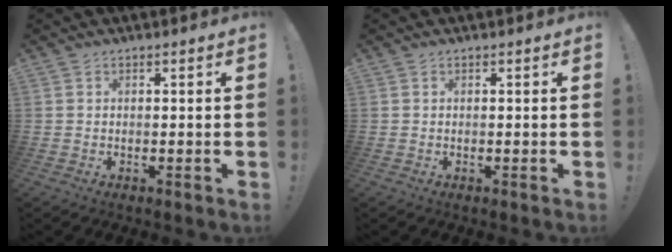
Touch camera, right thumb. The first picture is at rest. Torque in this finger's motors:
{"motor_torque": [0.00, 0.00, 0.00, 0.00, 0.00]}